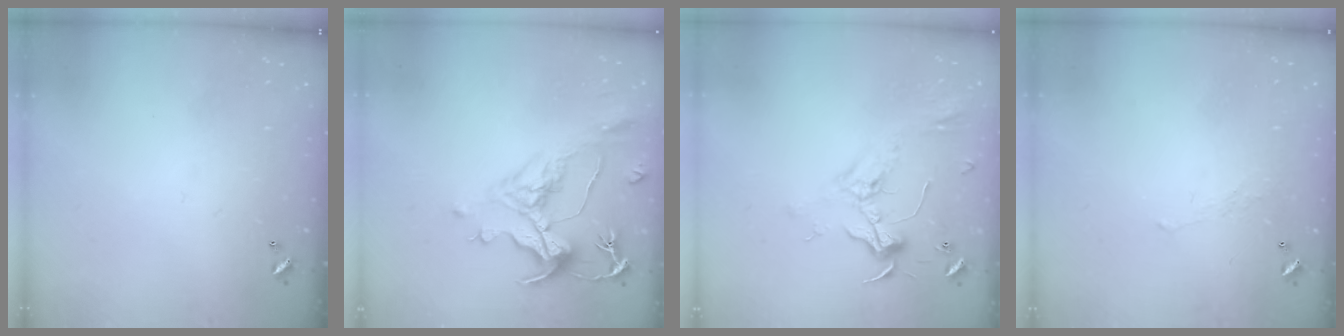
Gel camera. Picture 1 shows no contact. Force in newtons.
{"total": 1.4, "press": 0.2, "slide": 1.4}
{"total": 2.3, "press": 2.2, "slide": 0.7}
{"total": 0.6, "press": 0.2, "slide": 0.6}